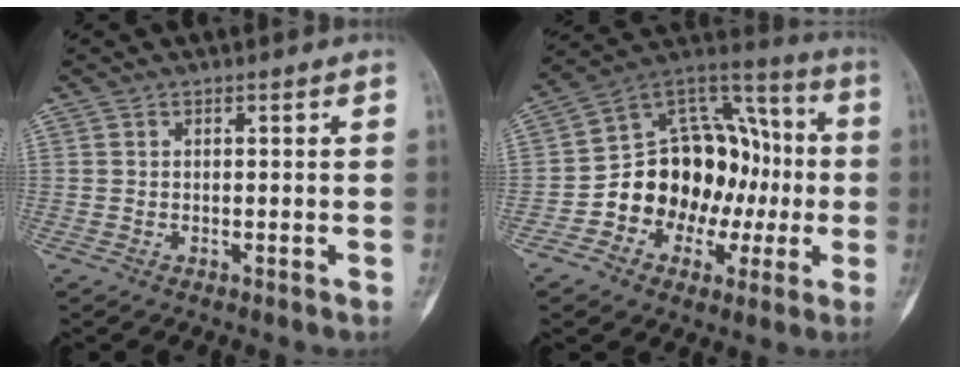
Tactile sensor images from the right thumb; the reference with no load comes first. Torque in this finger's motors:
{"motor_torque": [1.96, 2.20, 0.71, -0.82, 0.19]}